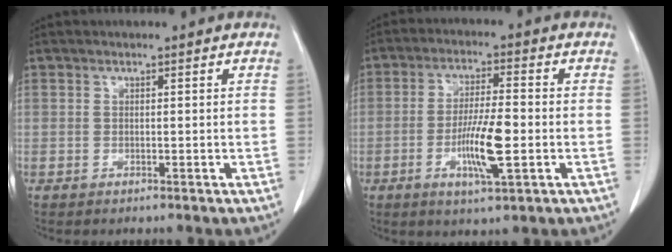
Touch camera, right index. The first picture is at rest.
{"total": 8.6, "force": [-2.3, 1.1, 8.2], "torque": [-0.153, -0.008, -0.041]}